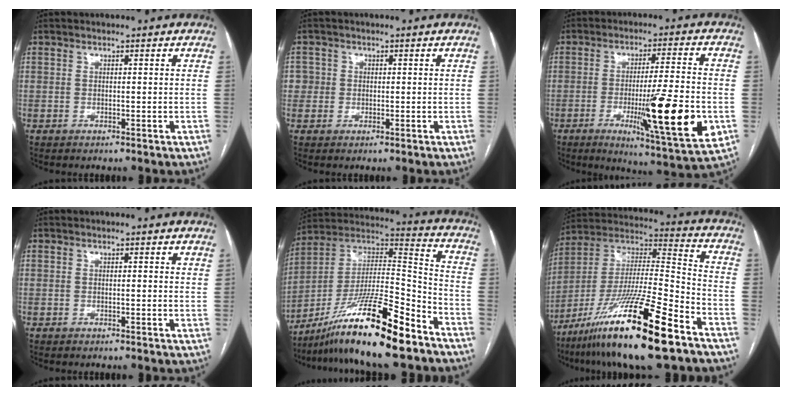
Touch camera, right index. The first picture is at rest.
{"total": 2.5, "force": [0.1, 2.5, 0.1], "torque": [0.013, 0.010, 0.001]}
{"total": 17.0, "force": [-4.4, 0.6, 16.4], "torque": [-0.242, -0.030, -0.062]}
{"total": 0.8, "force": [0.5, 0.3, 0.6], "torque": [-0.007, 0.001, 0.003]}
{"total": 20.1, "force": [-14.1, 1.4, 14.2], "torque": [-0.266, -0.005, -0.250]}
{"total": 22.8, "force": [-14.0, 1.4, 18.0], "torque": [-0.341, -0.037, -0.251]}